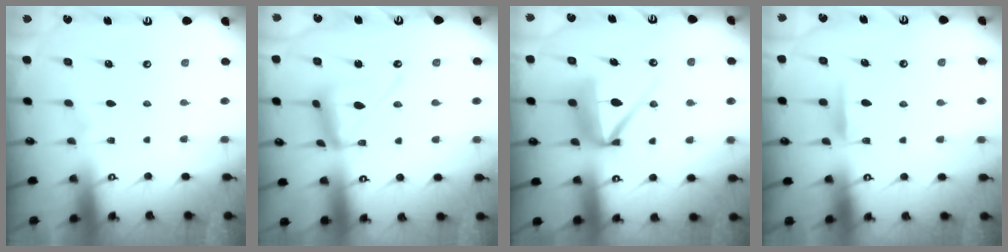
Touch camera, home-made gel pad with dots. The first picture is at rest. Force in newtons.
{"total": 13.5, "press": 13.4, "slide": 1.2}
{"total": 10.3, "press": 10.2, "slide": 1.1}
{"total": 8.2, "press": 8.2, "slide": 0.1}